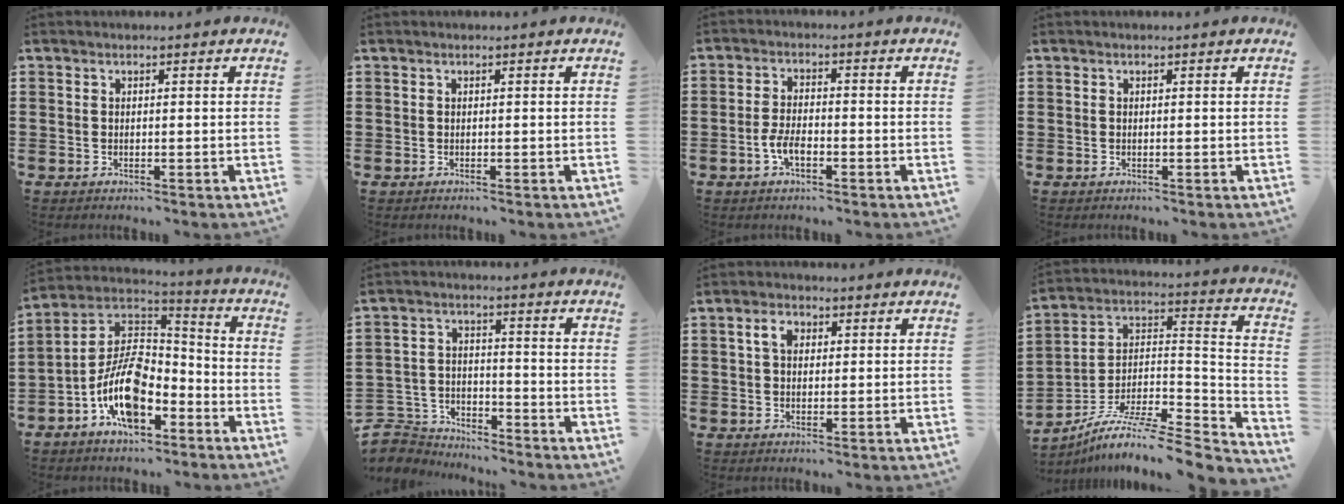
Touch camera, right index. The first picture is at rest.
{"total": 0.0}
{"total": 3.6, "force": [-1.6, 1.4, 2.9], "torque": [-0.073, -0.005, -0.035]}
{"total": 0.0}
{"total": 11.2, "force": [-5.6, 5.3, 8.2], "torque": [-0.202, -0.008, -0.114]}
{"total": 5.5, "force": [-5.2, 1.6, 0.0], "torque": [-0.025, 0.006, -0.114]}
{"total": 3.1, "force": [0.8, 2.1, 2.2], "torque": [-0.048, 0.014, 0.011]}
{"total": 9.2, "force": [-7.3, 1.1, 5.5], "torque": [-0.105, -0.006, -0.149]}